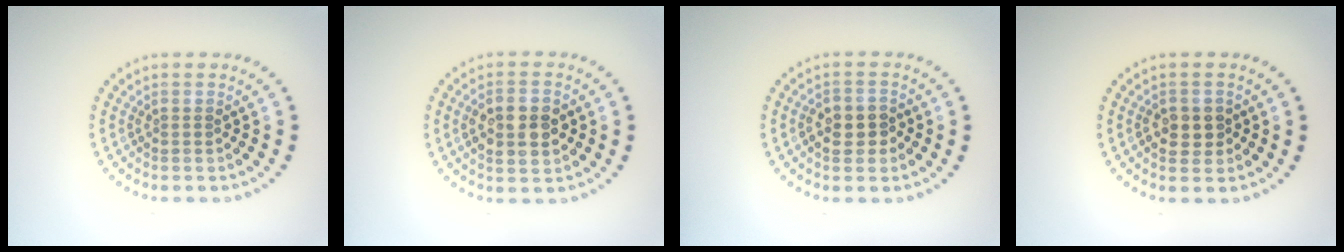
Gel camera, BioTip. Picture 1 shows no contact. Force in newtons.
{"total": 3.7, "press": 3.7, "slide": 0.5}
{"total": 2.8, "press": 2.8, "slide": 0.6}
{"total": 2.4, "press": 2.4, "slide": 0.4}